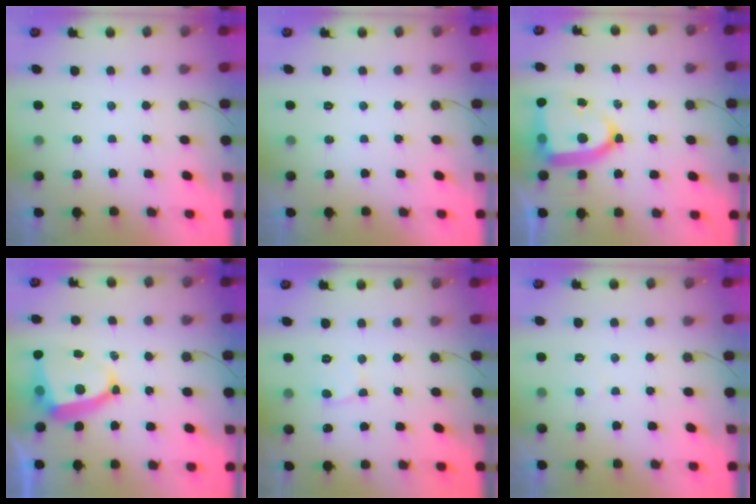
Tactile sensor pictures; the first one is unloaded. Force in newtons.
{"total": 0.0}
{"total": 15.7, "press": 15.6, "slide": 1.4}
{"total": 10.0, "press": 9.9, "slide": 1.5}
{"total": 2.4, "press": 2.4, "slide": 0.1}
{"total": 2.2, "press": 2.2, "slide": 0.2}